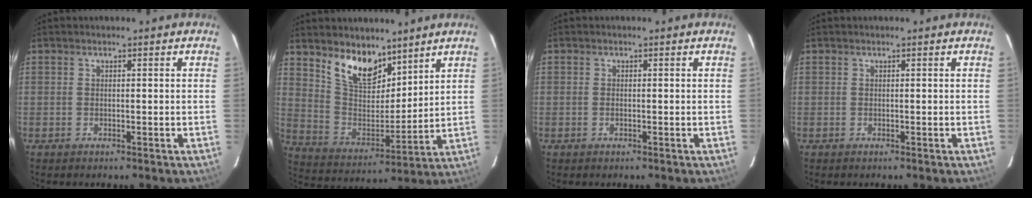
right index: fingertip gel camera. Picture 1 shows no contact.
{"total": 12.7, "force": [9.1, 6.2, 6.3], "torque": [-0.123, -0.002, 0.178]}
{"total": 0.5, "force": [-0.2, 0.2, 0.5], "torque": [-0.011, 0.000, -0.004]}
{"total": 0.0}